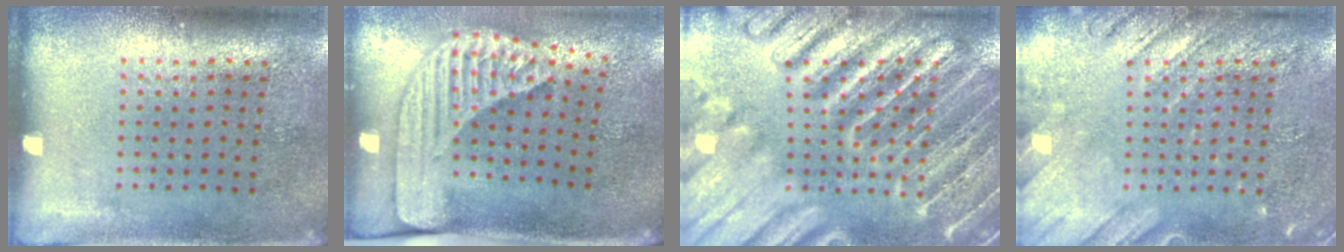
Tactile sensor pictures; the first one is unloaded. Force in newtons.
{"total": 2.4, "press": 1.7, "slide": 1.7}
{"total": 6.2, "press": 6.1, "slide": 0.7}
{"total": 2.9, "press": 2.8, "slide": 0.3}